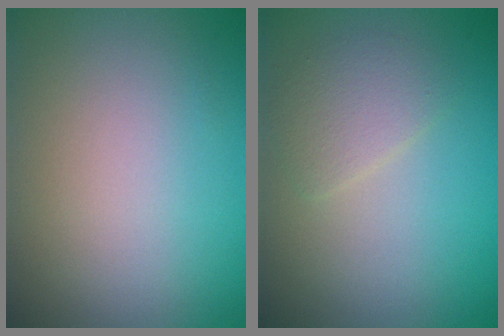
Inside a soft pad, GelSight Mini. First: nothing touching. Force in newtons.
{"total": 2.1, "press": 2.1, "slide": 0.0}